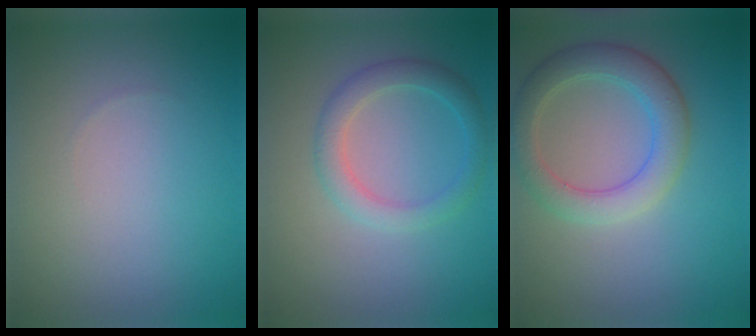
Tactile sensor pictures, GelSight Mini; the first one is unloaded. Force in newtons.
{"total": 2.9, "press": 2.9, "slide": 0.1}
{"total": 4.4, "press": 4.4, "slide": 0.3}